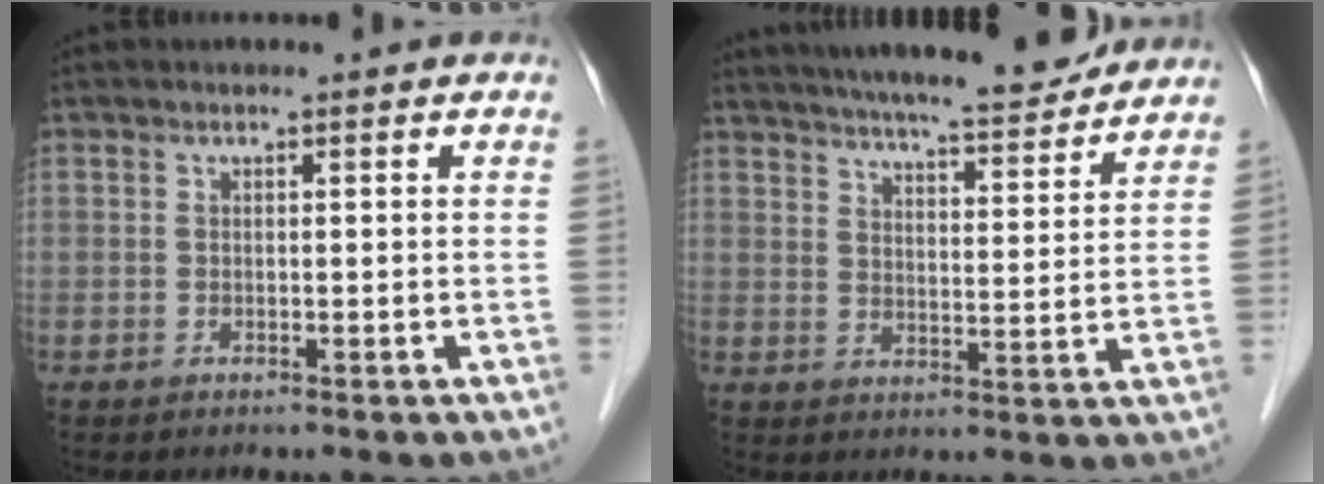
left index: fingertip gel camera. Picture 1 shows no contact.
{"total": 16.6, "force": [14.9, 1.9, 7.1], "torque": [-0.110, 0.008, 0.211]}